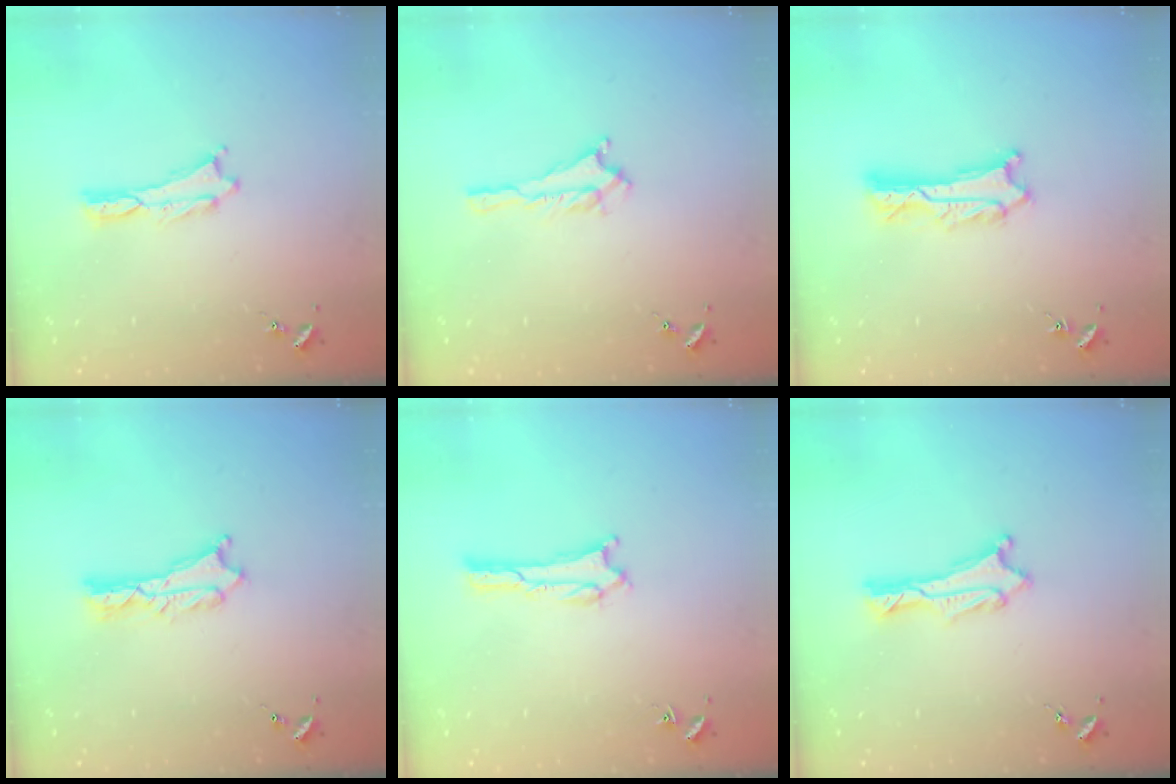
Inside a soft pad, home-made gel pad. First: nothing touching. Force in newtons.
{"total": 1.5, "press": 1.4, "slide": 0.2}
{"total": 2.2, "press": 2.2, "slide": 0.2}
{"total": 1.8, "press": 1.7, "slide": 0.2}
{"total": 1.3, "press": 1.3, "slide": 0.4}
{"total": 0.9, "press": 0.8, "slide": 0.1}